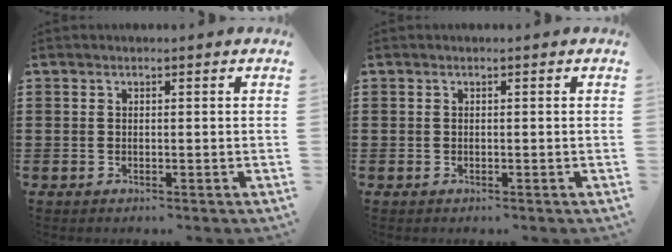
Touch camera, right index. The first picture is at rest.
{"total": 0.0}